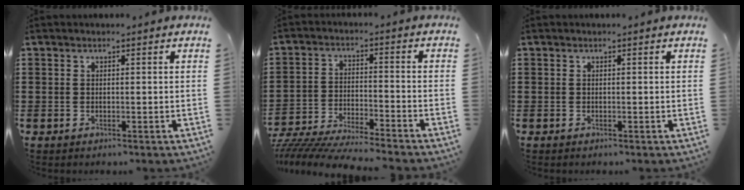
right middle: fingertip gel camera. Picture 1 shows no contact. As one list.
[{"total": 6.5, "force": [-6.4, -0.2, 1.2], "torque": [-0.034, -0.007, -0.128]}, {"total": 0.0}]